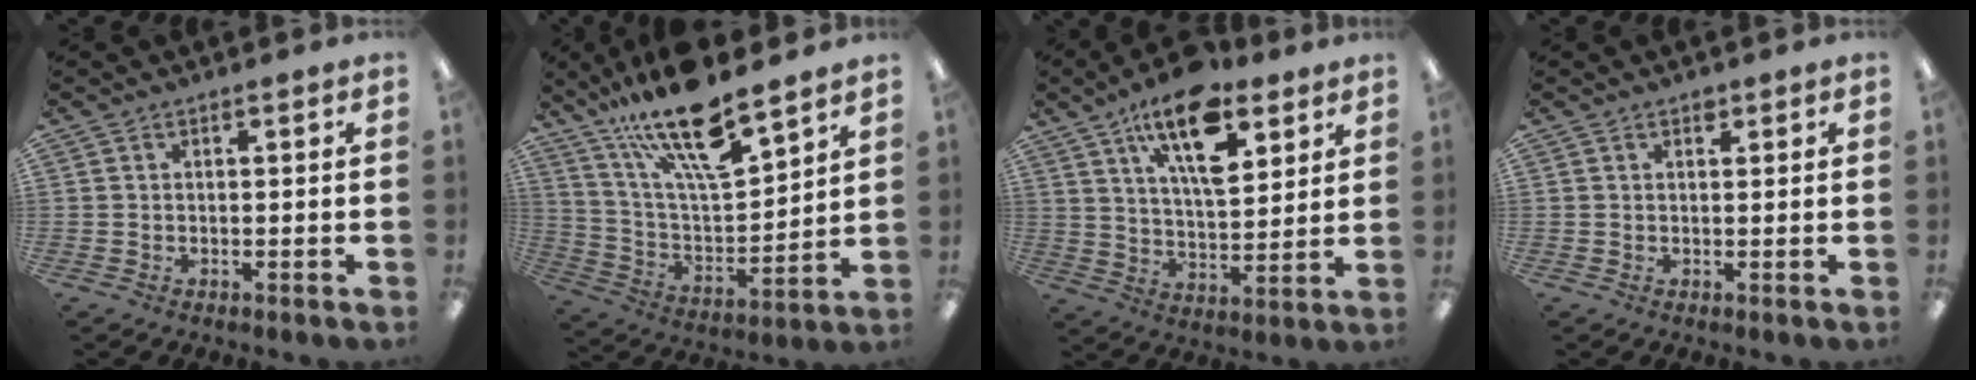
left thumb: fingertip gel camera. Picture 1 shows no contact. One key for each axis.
{"total": 20.0, "fx": 14.9, "fy": 5.5, "fz": 12.2, "tx": -0.219, "ty": -0.091, "tz": 0.253}
{"total": 16.8, "fx": 10.3, "fy": 7.5, "fz": 11.0, "tx": -0.176, "ty": -0.041, "tz": 0.172}
{"total": 1.1, "fx": 0.8, "fy": 0.6, "fz": 0.5, "tx": -0.002, "ty": -0.002, "tz": 0.014}